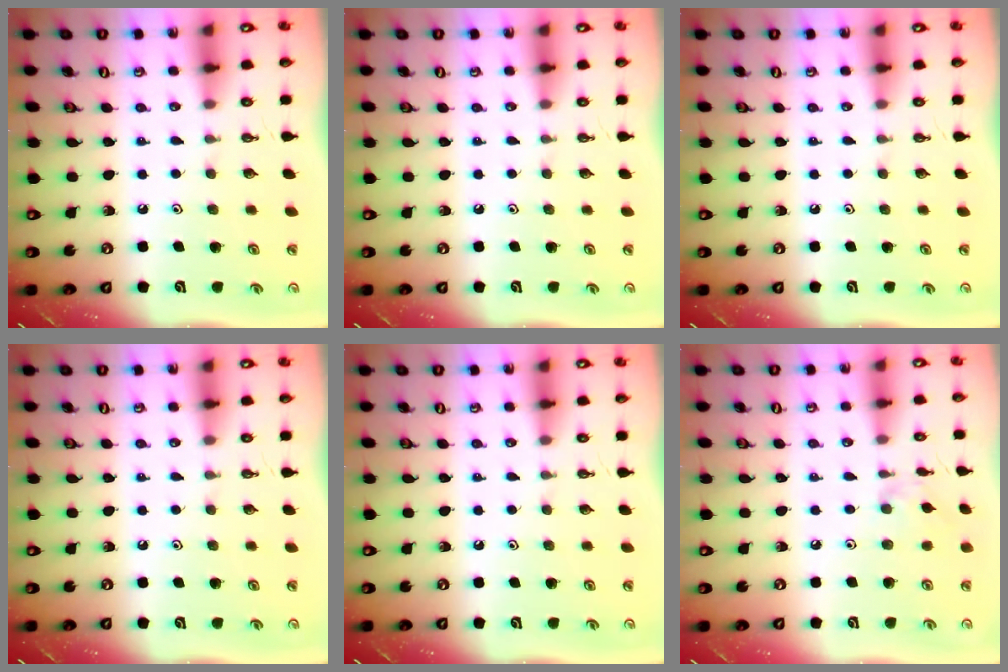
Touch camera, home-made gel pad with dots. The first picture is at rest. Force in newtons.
{"total": 0.0}
{"total": 0.0}
{"total": 0.0}
{"total": 0.0}
{"total": 2.5, "press": 2.5, "slide": 0.5}